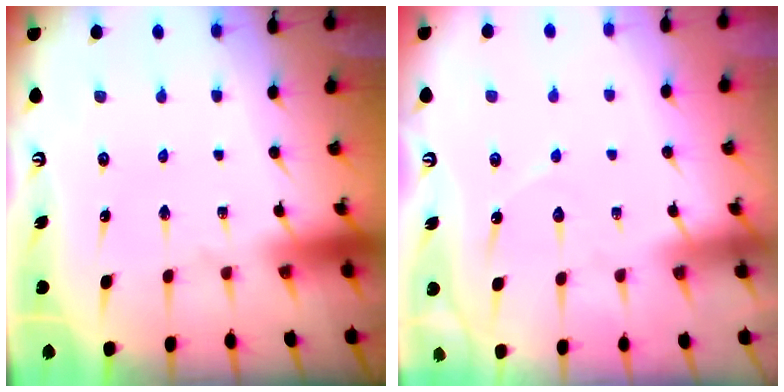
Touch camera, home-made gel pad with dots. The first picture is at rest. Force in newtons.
{"total": 4.5, "press": 4.4, "slide": 0.4}